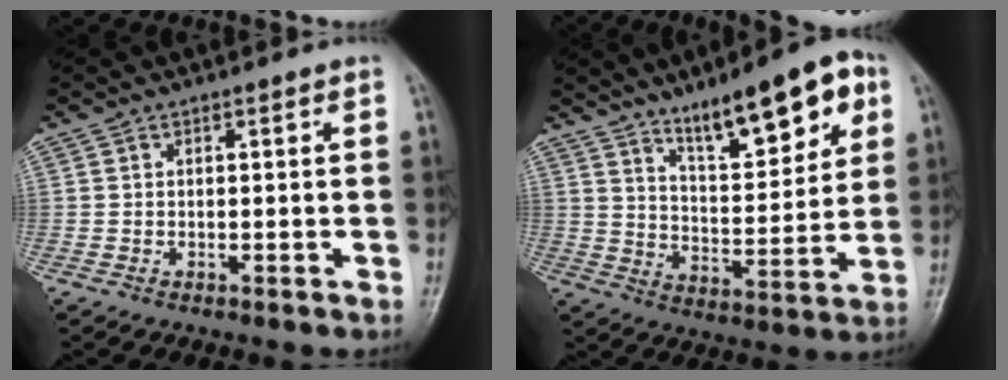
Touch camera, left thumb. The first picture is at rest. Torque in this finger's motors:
{"motor_torque": [0.61, 0.46, 1.14, -1.05, 0.14]}